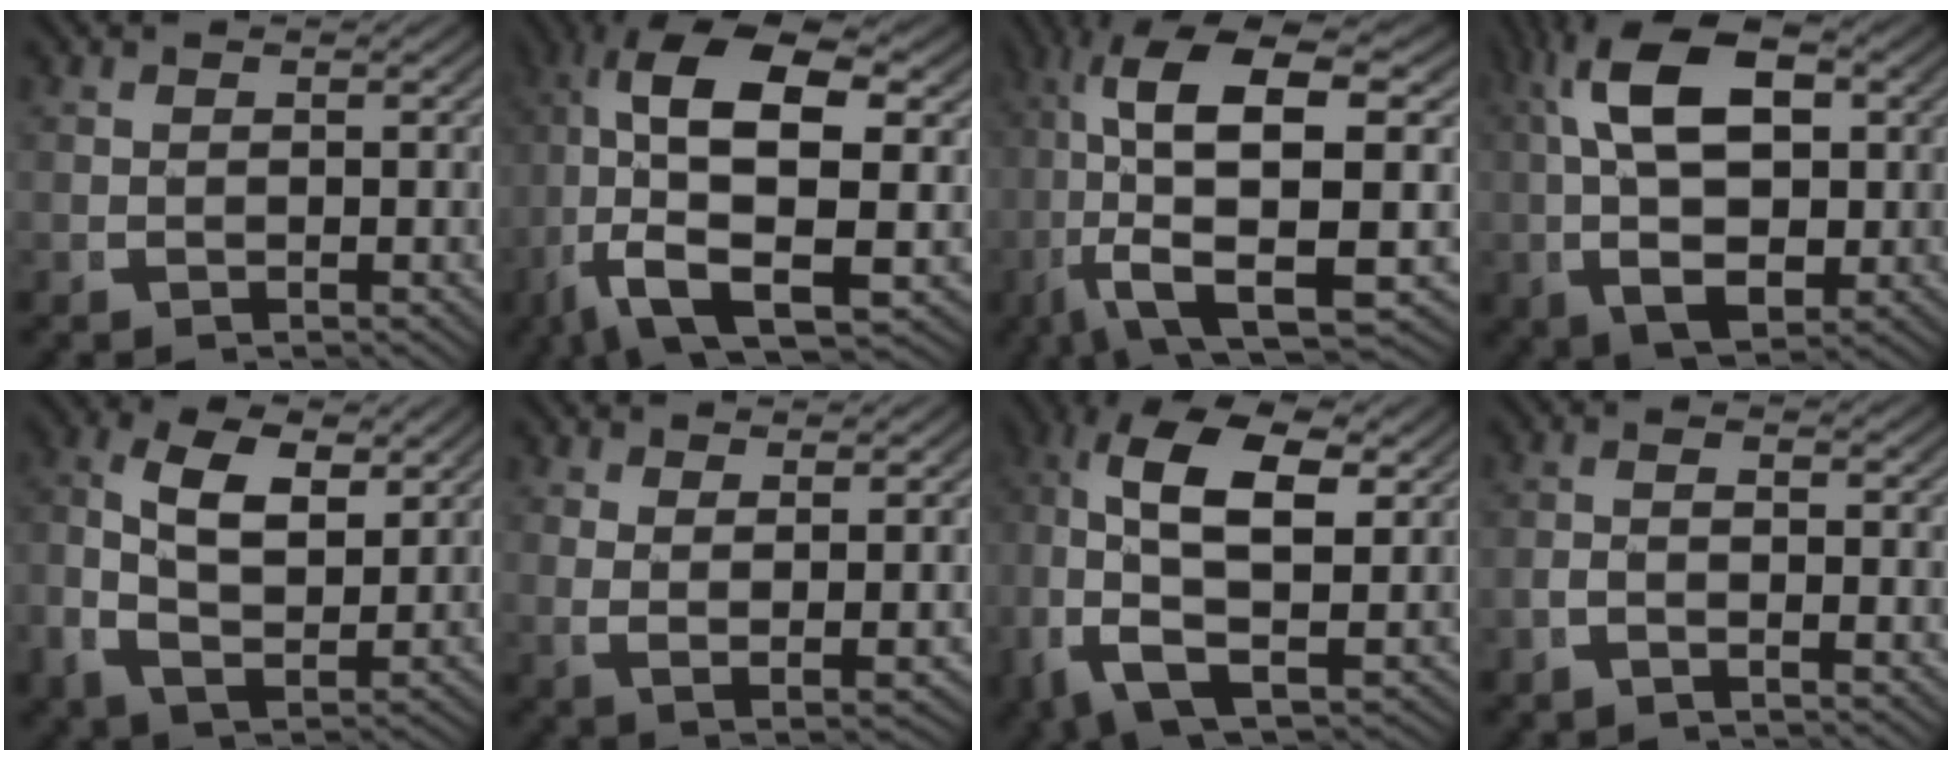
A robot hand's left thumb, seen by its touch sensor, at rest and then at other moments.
{"total": 12.7, "force": [-1.2, 6.9, 10.6], "torque": [-0.231, -0.063, 0.008]}
{"total": 13.8, "force": [-2.0, 6.8, 11.8], "torque": [-0.273, -0.064, 0.000]}
{"total": 11.9, "force": [1.5, 6.8, 9.7], "torque": [-0.194, -0.015, 0.034]}
{"total": 8.0, "force": [1.0, 5.0, 6.2], "torque": [-0.132, -0.023, 0.027]}
{"total": 3.2, "force": [1.3, 0.9, 2.8], "torque": [-0.058, -0.014, 0.036]}
{"total": 11.3, "force": [1.4, 6.6, 9.1], "torque": [-0.212, -0.043, 0.042]}
{"total": 1.7, "force": [-1.0, 0.3, 1.4], "torque": [-0.035, -0.001, -0.020]}